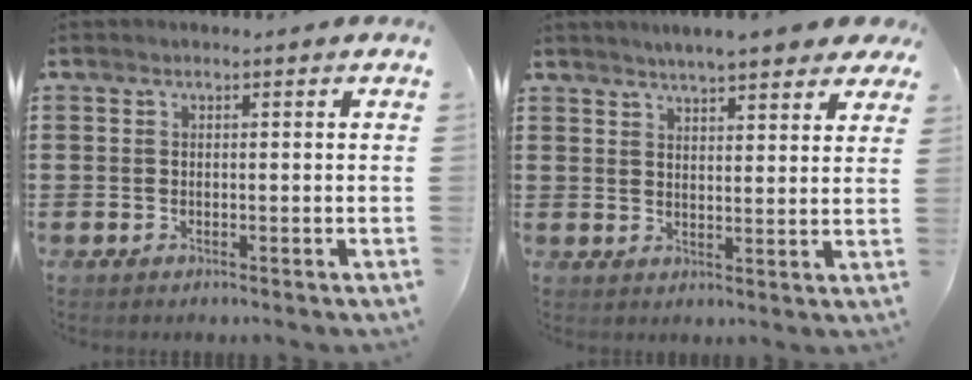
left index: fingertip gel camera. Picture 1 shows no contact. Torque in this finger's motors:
{"motor_torque": [2.14, 0.00, 0.48, 0.07]}